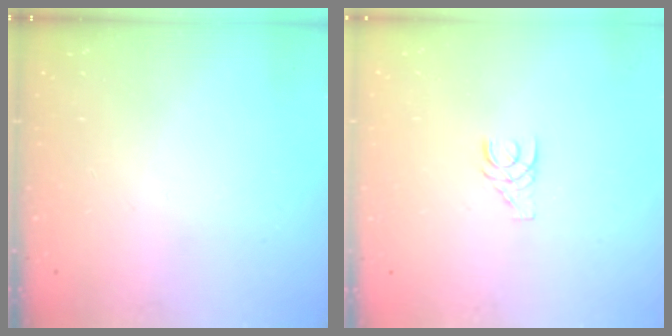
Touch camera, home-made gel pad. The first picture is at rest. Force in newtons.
{"total": 3.6, "press": 3.6, "slide": 0.4}